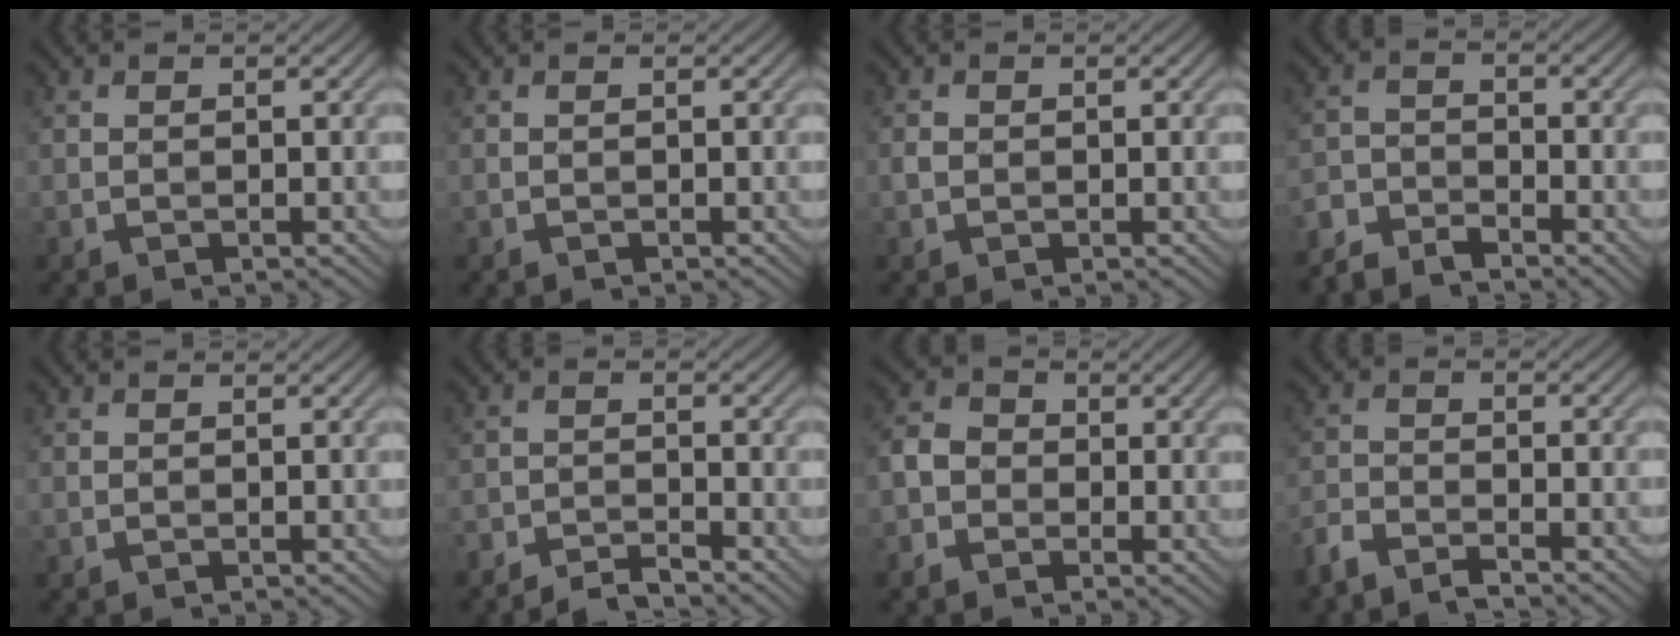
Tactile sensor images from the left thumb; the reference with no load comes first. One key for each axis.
{"total": 0.0}
{"total": 0.9, "fx": -0.1, "fy": 0.7, "fz": 0.5, "tx": -0.013, "ty": -0.001, "tz": -0.005}
{"total": 5.3, "fx": -4.7, "fy": 1.4, "fz": 1.9, "tx": -0.039, "ty": -0.008, "tz": -0.102}
{"total": 0.0}
{"total": 3.8, "fx": -3.6, "fy": 0.4, "fz": 1.1, "tx": -0.017, "ty": 0.002, "tz": -0.071}
{"total": 3.4, "fx": -1.4, "fy": 2.8, "fz": 1.5, "tx": -0.038, "ty": 0.001, "tz": -0.039}
{"total": 4.6, "fx": -4.0, "fy": 1.0, "fz": 2.0, "tx": -0.043, "ty": -0.006, "tz": -0.087}